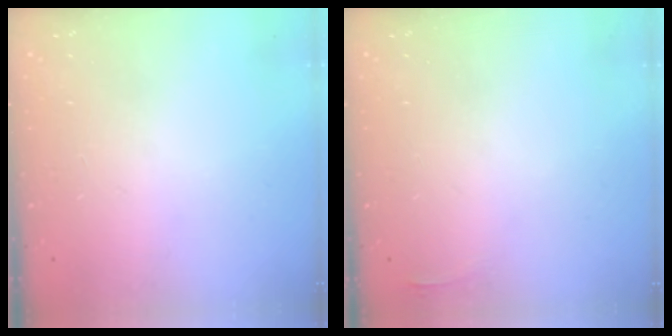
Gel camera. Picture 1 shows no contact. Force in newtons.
{"total": 3.3, "press": 2.7, "slide": 1.8}